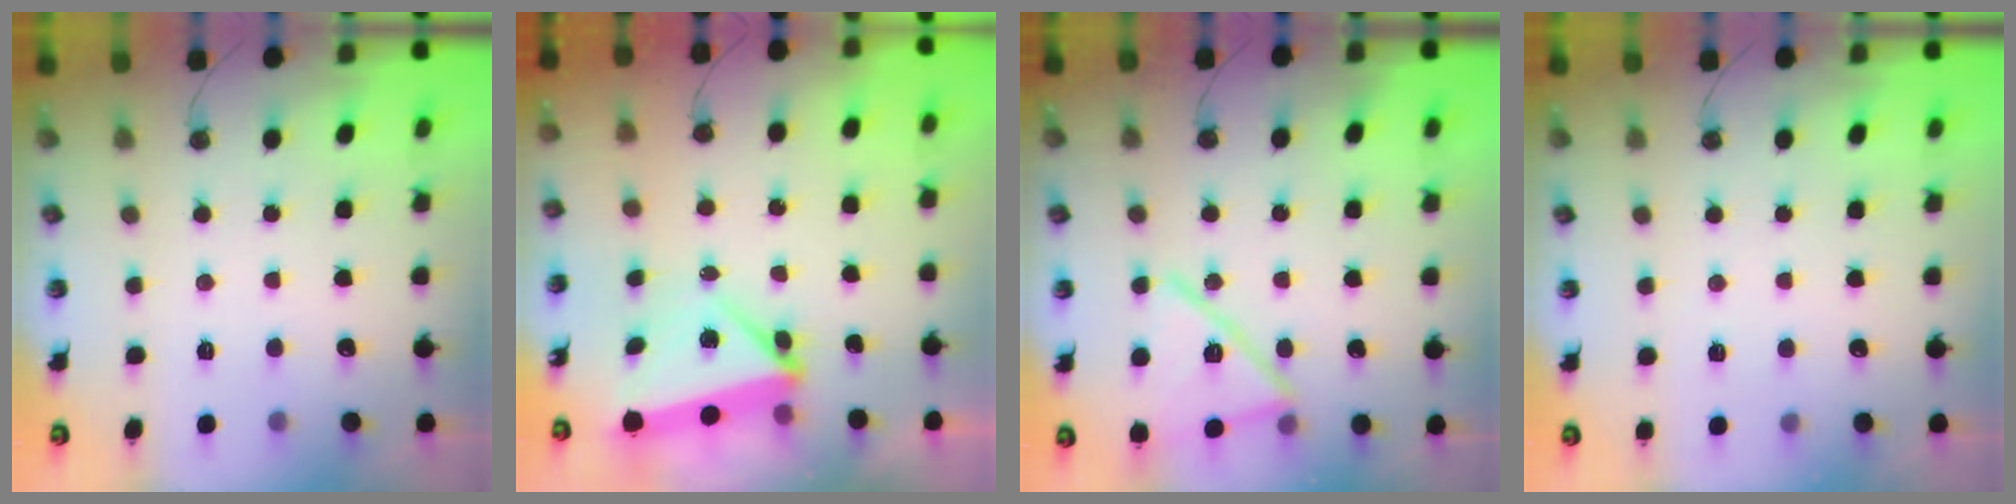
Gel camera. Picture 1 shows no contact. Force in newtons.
{"total": 6.1, "press": 6.0, "slide": 0.9}
{"total": 16.7, "press": 16.6, "slide": 2.1}
{"total": 2.1, "press": 0.8, "slide": 2.0}